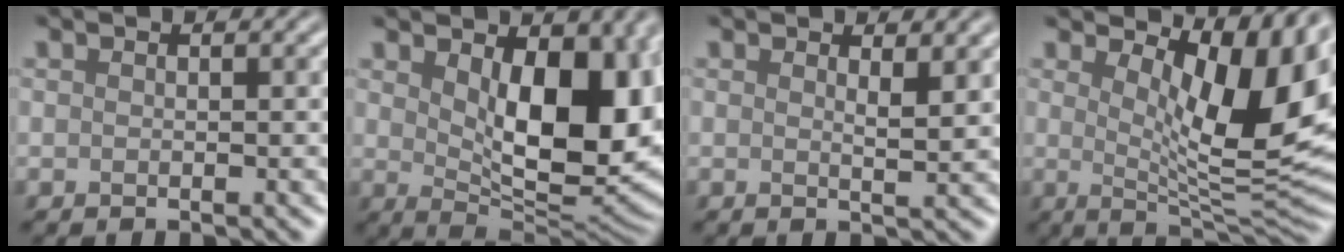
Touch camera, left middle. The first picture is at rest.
{"total": 11.8, "force": [2.3, 6.1, 9.9], "torque": [-0.129, -0.015, 0.046]}
{"total": 1.7, "force": [1.0, 0.4, 1.3], "torque": [-0.015, -0.004, 0.013]}
{"total": 11.0, "force": [3.7, 3.7, 9.7], "torque": [-0.145, -0.007, 0.065]}